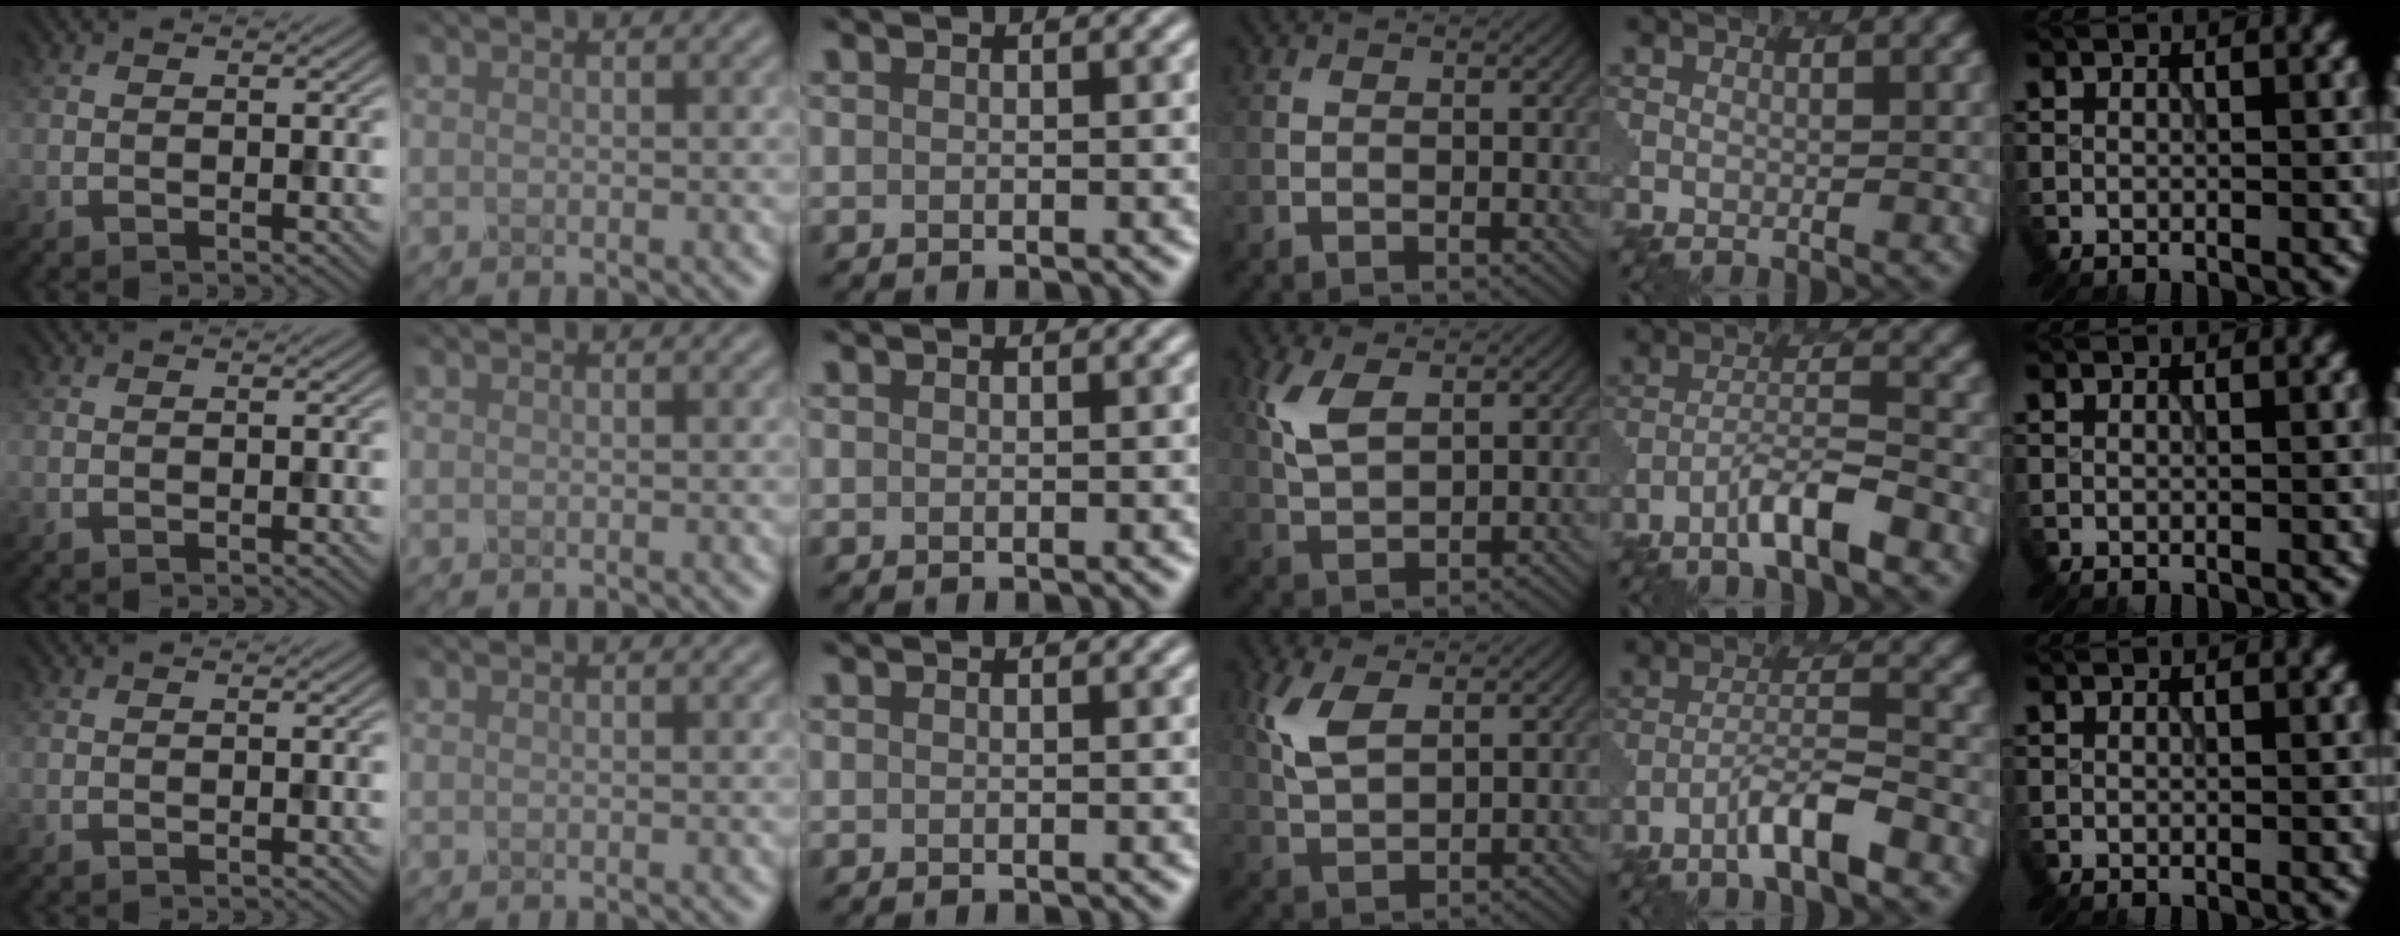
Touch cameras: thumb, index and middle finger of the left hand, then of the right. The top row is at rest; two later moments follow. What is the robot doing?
{"motion": "insert", "object": "pen bag"}